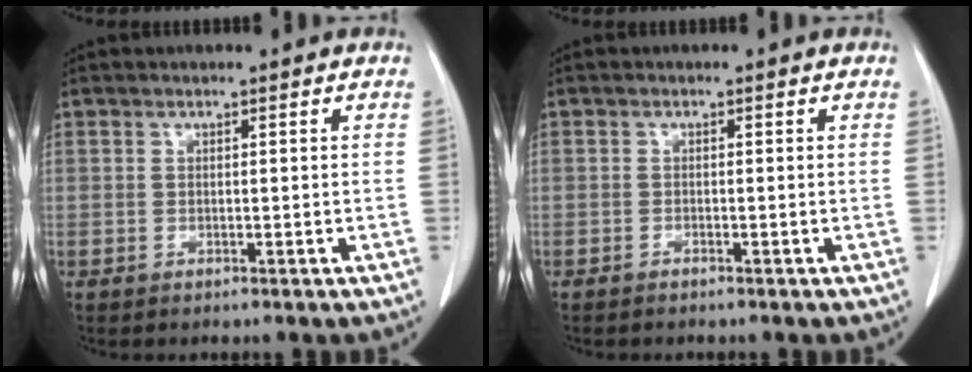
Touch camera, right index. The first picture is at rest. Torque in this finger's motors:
{"motor_torque": [0.09, -0.08, 0.02, 0.02]}